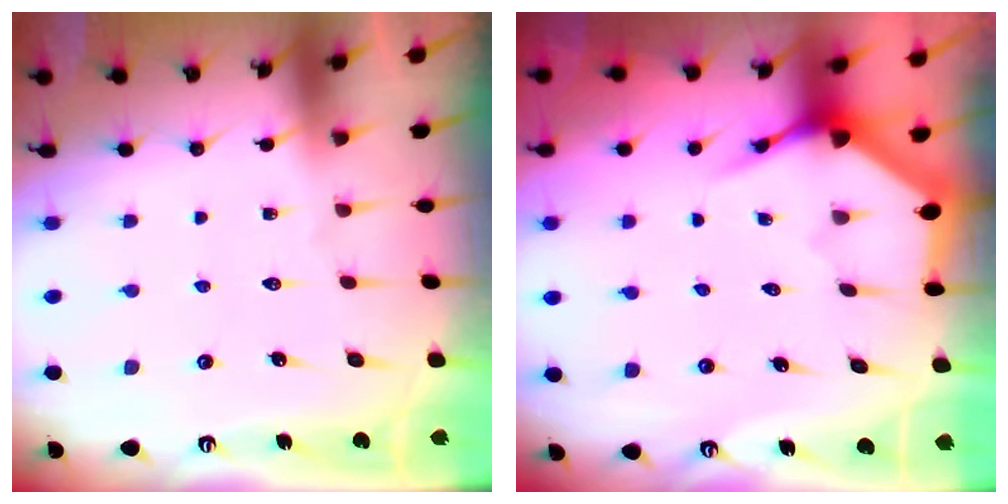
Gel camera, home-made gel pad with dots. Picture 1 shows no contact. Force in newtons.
{"total": 3.9, "press": 3.8, "slide": 0.4}